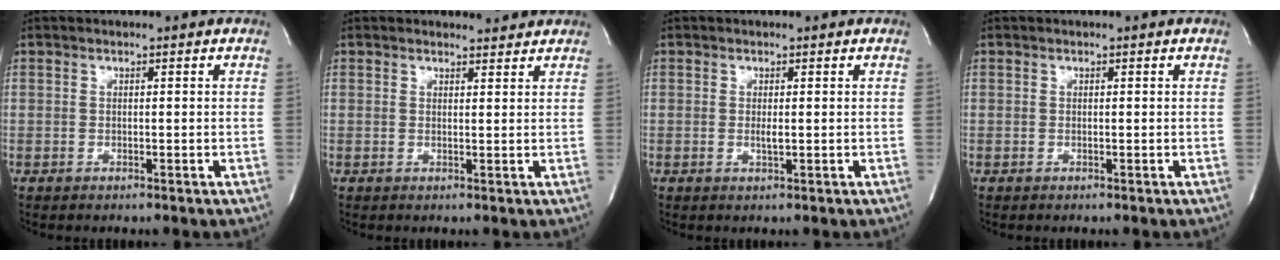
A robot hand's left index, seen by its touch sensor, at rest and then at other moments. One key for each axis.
{"total": 2.3, "fx": 2.2, "fy": 0.6, "fz": 0.0, "tx": -0.006, "ty": 0.001, "tz": 0.025}
{"total": 1.0, "fx": -0.2, "fy": 0.2, "fz": 0.9, "tx": -0.023, "ty": -0.001, "tz": -0.001}
{"total": 0.0}